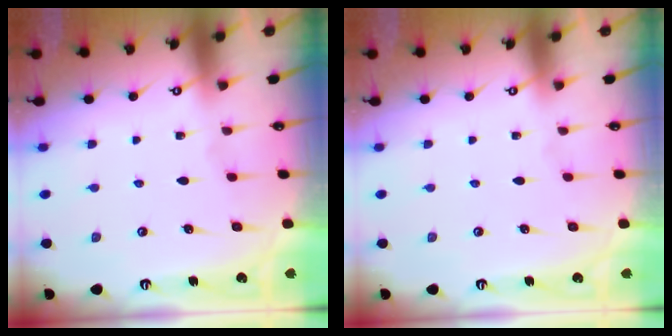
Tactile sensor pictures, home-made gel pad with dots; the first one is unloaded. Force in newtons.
{"total": 0.0}